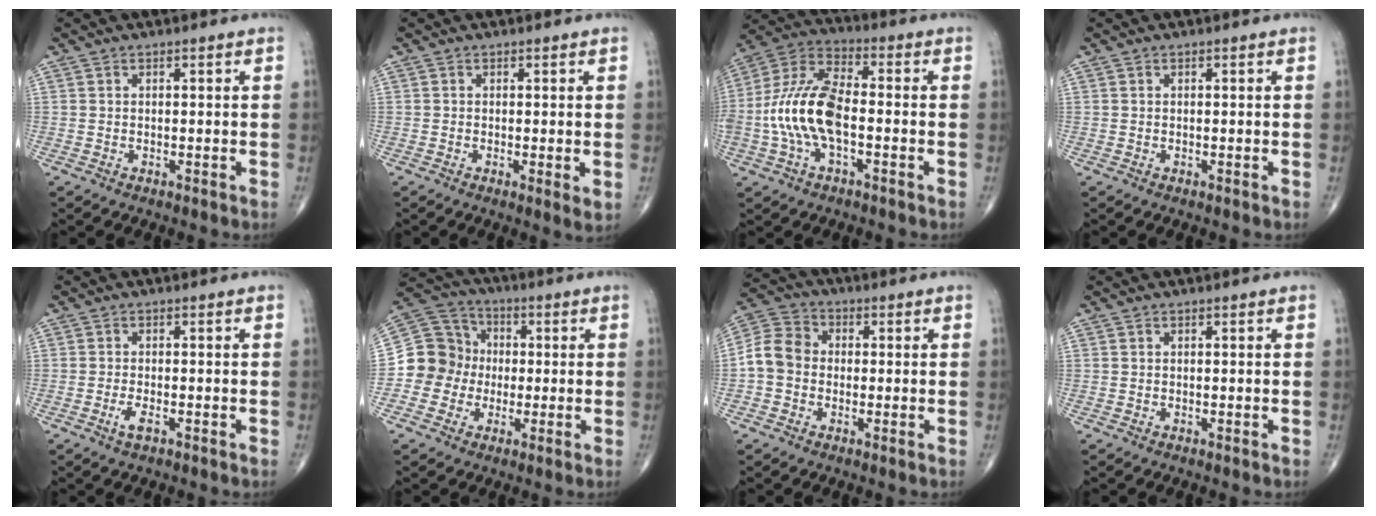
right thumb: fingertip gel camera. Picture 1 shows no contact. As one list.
[{"total": 2.1, "force": [-0.1, 0.5, 2.0], "torque": [-0.038, -0.010, -0.007]}, {"total": 15.6, "force": [-2.6, 7.3, 13.5], "torque": [-0.293, 0.037, -0.053]}, {"total": 0.0}, {"total": 2.1, "force": [-1.0, 0.7, 1.7], "torque": [-0.037, 0.001, -0.021]}, {"total": 11.0, "force": [-1.4, 10.5, 2.9], "torque": [-0.026, 0.040, -0.032]}, {"total": 7.7, "force": [-0.8, 6.5, 4.0], "torque": [-0.065, 0.029, -0.030]}, {"total": 0.0}]